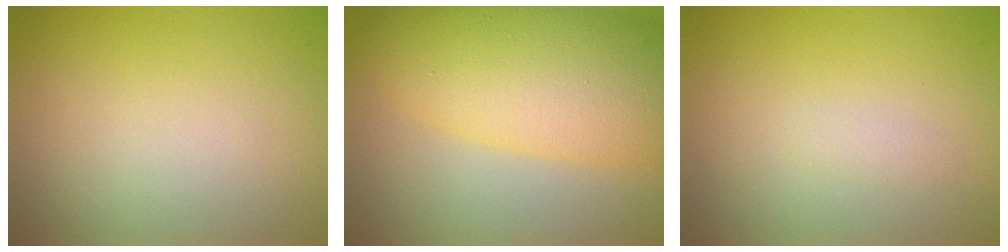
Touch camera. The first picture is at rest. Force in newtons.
{"total": 9.2, "press": 9.2, "slide": 0.2}
{"total": 0.6, "press": 0.6, "slide": 0.0}